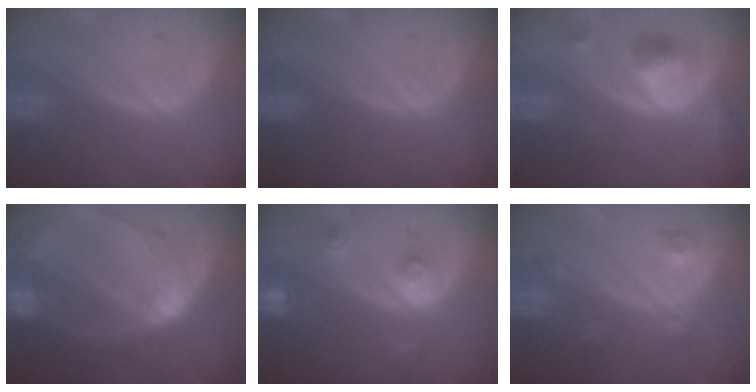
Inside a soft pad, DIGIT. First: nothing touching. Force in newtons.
{"total": 0.0}
{"total": 5.5, "press": 5.2, "slide": 1.8}
{"total": 8.7, "press": 8.7, "slide": 0.6}
{"total": 3.0, "press": 2.8, "slide": 1.2}
{"total": 3.5, "press": 3.1, "slide": 1.6}